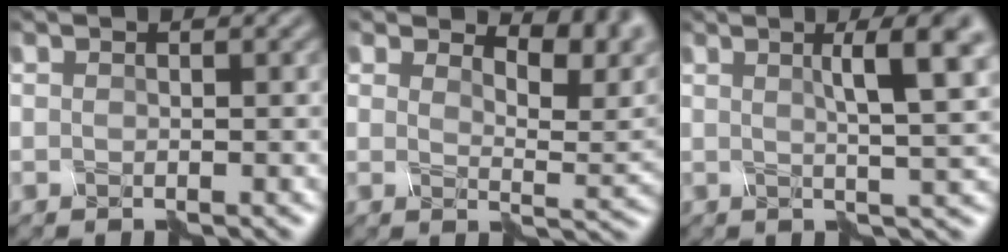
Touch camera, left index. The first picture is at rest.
{"total": 6.2, "force": [4.5, 2.3, 3.7], "torque": [-0.053, 0.003, 0.068]}
{"total": 6.0, "force": [1.5, 0.9, 5.7], "torque": [-0.068, 0.010, 0.018]}